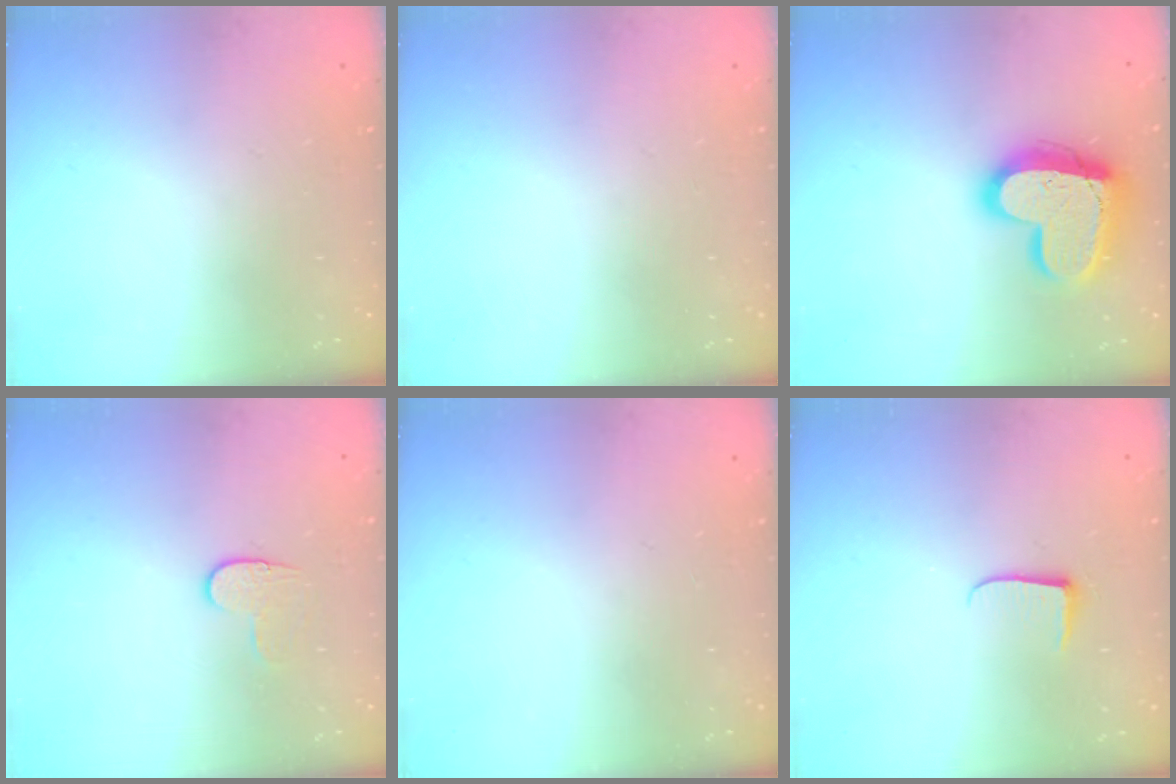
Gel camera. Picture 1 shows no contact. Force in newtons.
{"total": 0.0}
{"total": 19.3, "press": 19.2, "slide": 2.0}
{"total": 6.8, "press": 6.8, "slide": 0.6}
{"total": 0.0}
{"total": 4.9, "press": 4.8, "slide": 0.6}